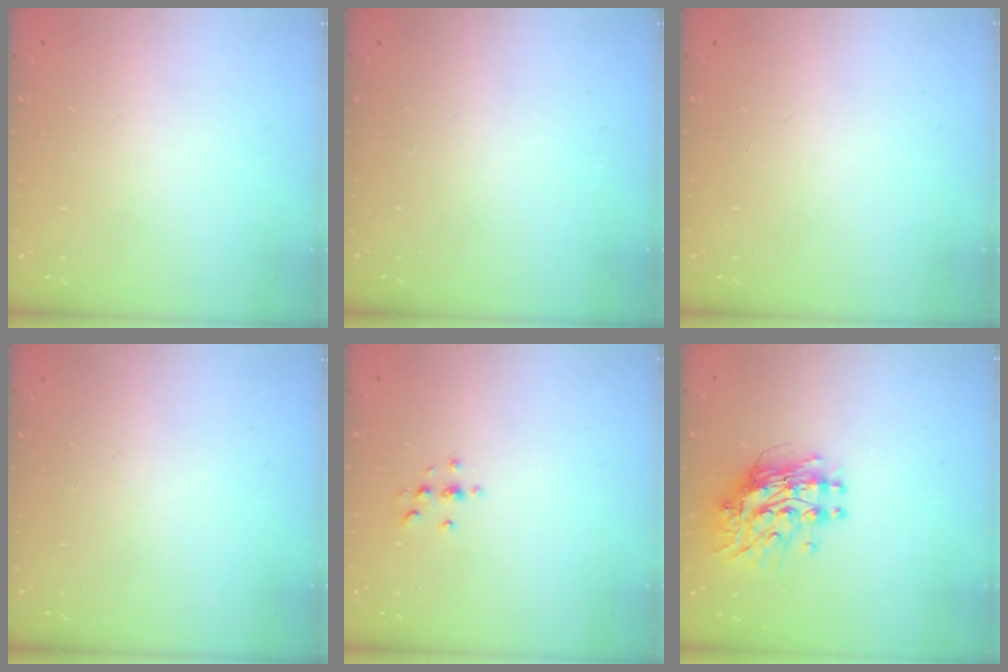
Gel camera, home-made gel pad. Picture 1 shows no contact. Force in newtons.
{"total": 0.0}
{"total": 0.0}
{"total": 0.0}
{"total": 3.4, "press": 3.4, "slide": 0.4}
{"total": 11.4, "press": 11.3, "slide": 1.0}